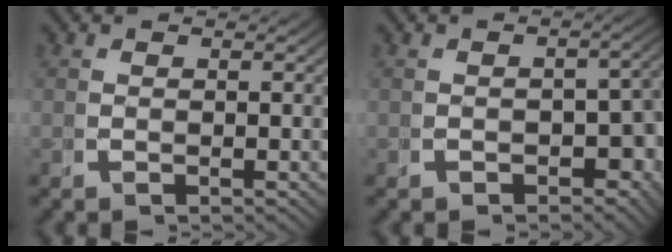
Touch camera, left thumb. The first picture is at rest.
{"total": 3.7, "force": [-1.3, 2.4, 2.4], "torque": [-0.021, -0.014, -0.014]}